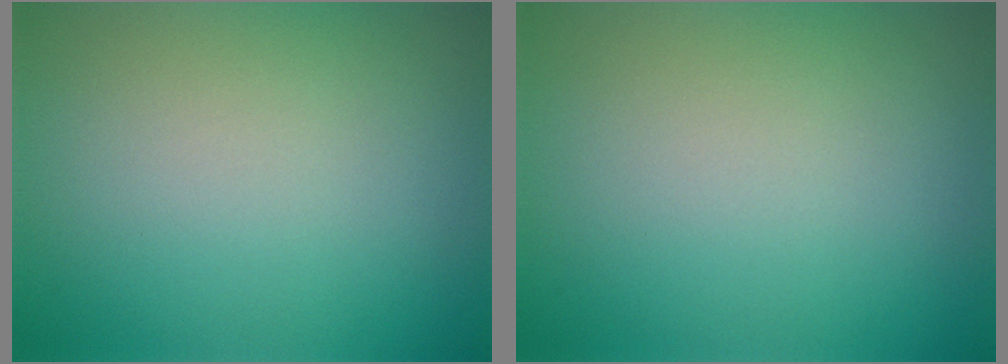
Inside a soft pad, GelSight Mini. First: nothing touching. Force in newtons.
{"total": 0.0}